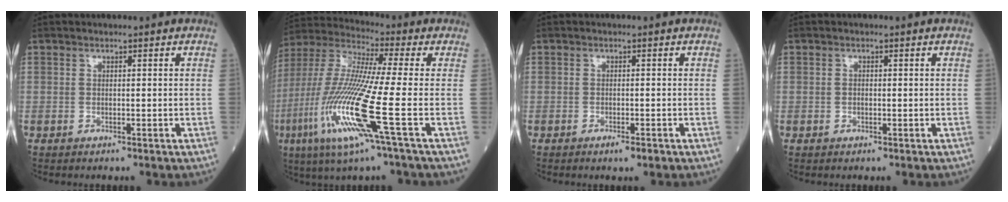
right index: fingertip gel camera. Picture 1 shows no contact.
{"total": 17.0, "force": [-5.7, -0.3, 16.1], "torque": [-0.351, -0.024, -0.119]}
{"total": 1.4, "force": [-0.9, 0.2, 1.1], "torque": [-0.014, -0.001, -0.014]}
{"total": 0.6, "force": [-0.1, 0.4, 0.4], "torque": [-0.009, 0.001, -0.004]}